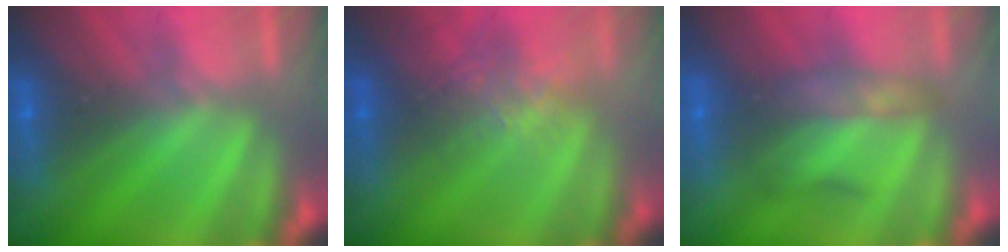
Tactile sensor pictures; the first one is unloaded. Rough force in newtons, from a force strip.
{"total": 2.9}
{"total": 2.2}